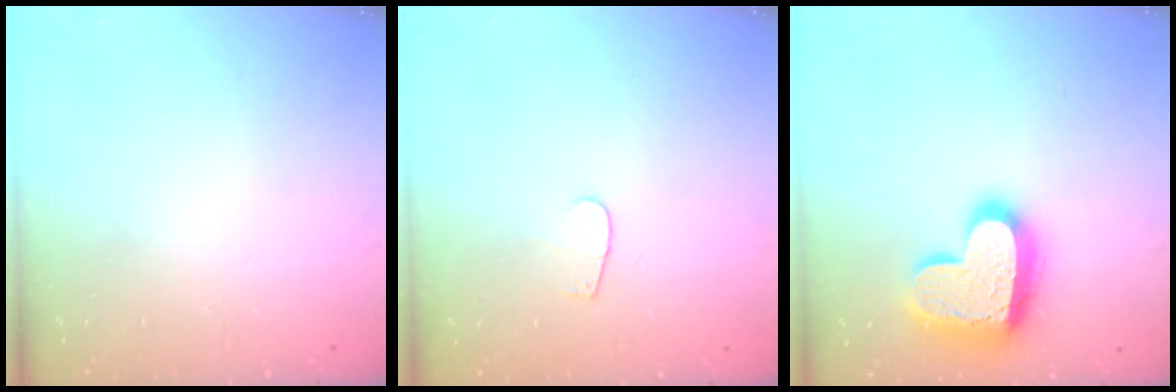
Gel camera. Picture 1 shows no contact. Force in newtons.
{"total": 2.6, "press": 2.5, "slide": 0.3}
{"total": 18.4, "press": 18.3, "slide": 1.7}